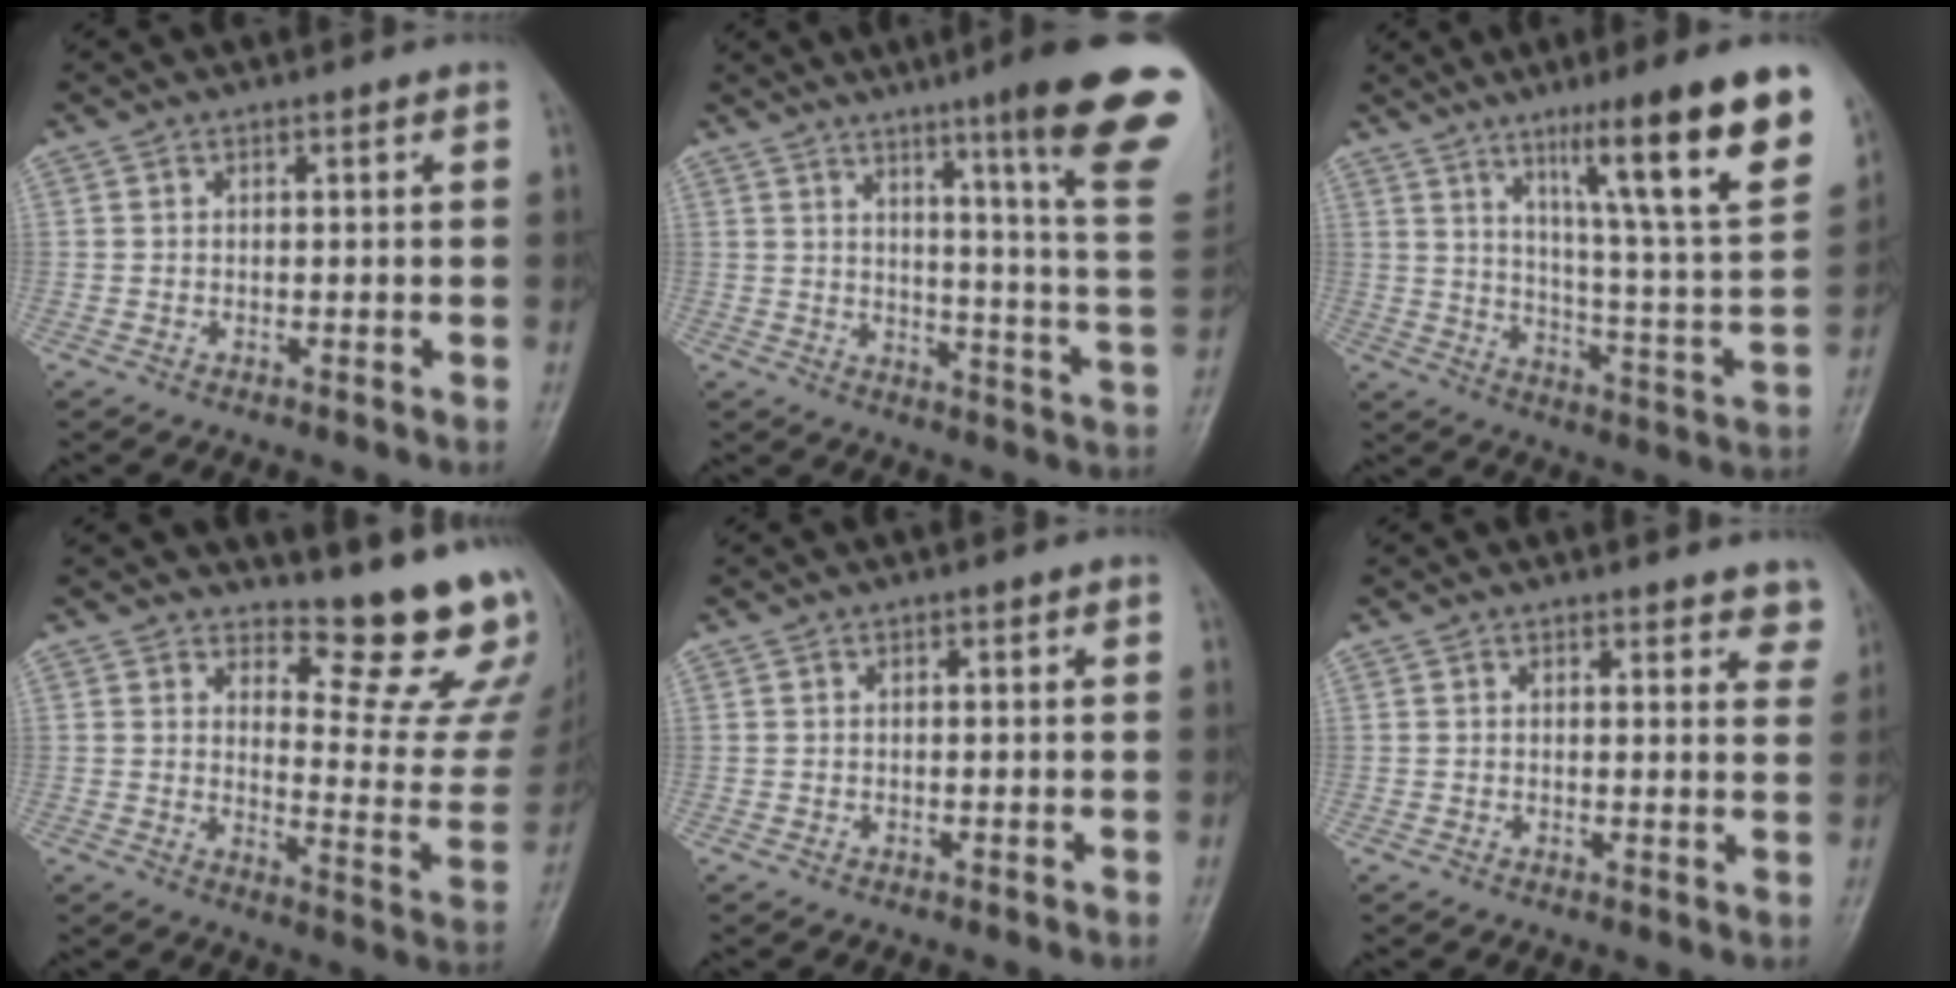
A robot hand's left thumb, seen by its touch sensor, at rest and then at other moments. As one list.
[{"total": 23.6, "force": [14.4, 0.7, 18.6], "torque": [-0.228, -0.082, 0.181]}, {"total": 22.1, "force": [12.6, 1.7, 18.0], "torque": [-0.246, -0.050, 0.196]}, {"total": 15.1, "force": [13.0, 3.5, 6.8], "torque": [-0.048, -0.151, 0.157]}, {"total": 0.0}, {"total": 4.7, "force": [4.0, 1.8, 1.6], "torque": [0.014, -0.020, 0.036]}]